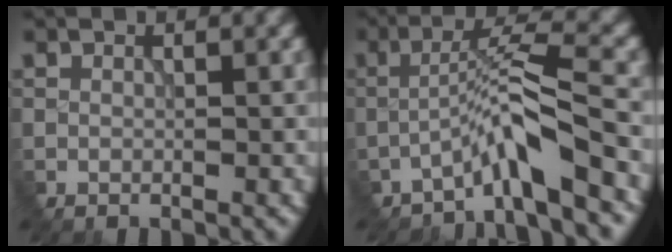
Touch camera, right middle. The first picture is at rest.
{"total": 4.6, "force": [-3.0, 0.0, 3.5], "torque": [-0.065, 0.021, -0.064]}